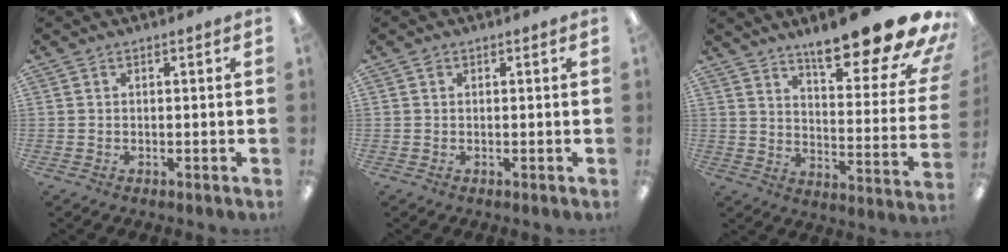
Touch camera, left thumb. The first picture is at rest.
{"total": 0.5, "force": [0.2, 0.4, 0.2], "torque": [-0.004, 0.004, 0.004]}
{"total": 21.0, "force": [15.4, 4.2, 13.6], "torque": [-0.185, -0.123, 0.245]}